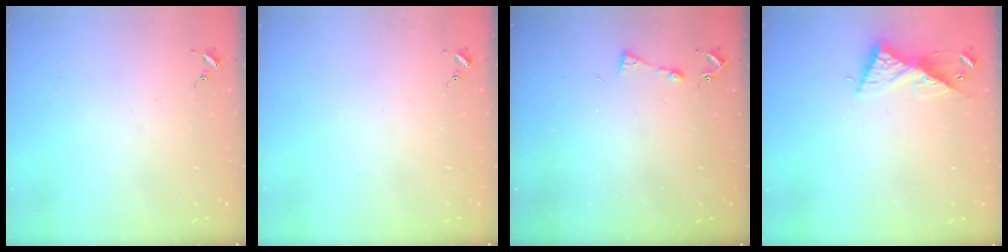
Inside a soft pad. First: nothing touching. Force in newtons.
{"total": 0.0}
{"total": 4.5, "press": 4.5, "slide": 0.4}
{"total": 9.3, "press": 9.3, "slide": 0.7}